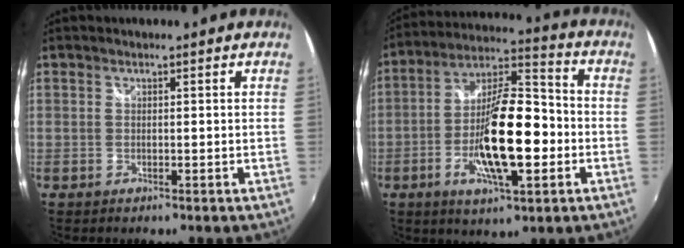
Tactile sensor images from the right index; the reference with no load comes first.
{"total": 17.1, "force": [-4.3, 5.2, 15.8], "torque": [-0.291, 0.005, -0.077]}